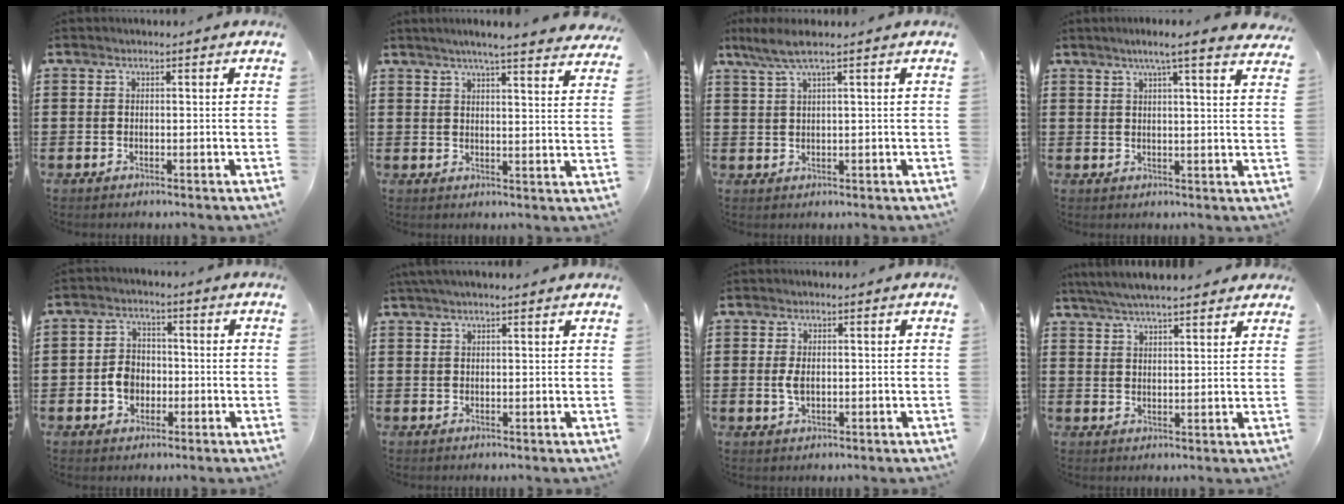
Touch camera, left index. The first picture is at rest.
{"total": 4.6, "force": [4.1, -0.5, 1.9], "torque": [-0.052, -0.014, 0.070]}
{"total": 4.2, "force": [2.4, 0.3, 3.4], "torque": [-0.079, 0.004, 0.041]}
{"total": 4.9, "force": [3.7, -0.4, 3.2], "torque": [-0.065, -0.011, 0.060]}
{"total": 4.5, "force": [-1.2, 3.6, 2.5], "torque": [-0.061, 0.005, -0.025]}
{"total": 2.1, "force": [1.7, 0.2, 1.2], "torque": [-0.025, 0.003, 0.031]}
{"total": 2.6, "force": [0.1, 1.4, 2.3], "torque": [-0.061, -0.002, -0.004]}
{"total": 5.2, "force": [4.8, 0.3, 2.1], "torque": [-0.055, -0.012, 0.086]}